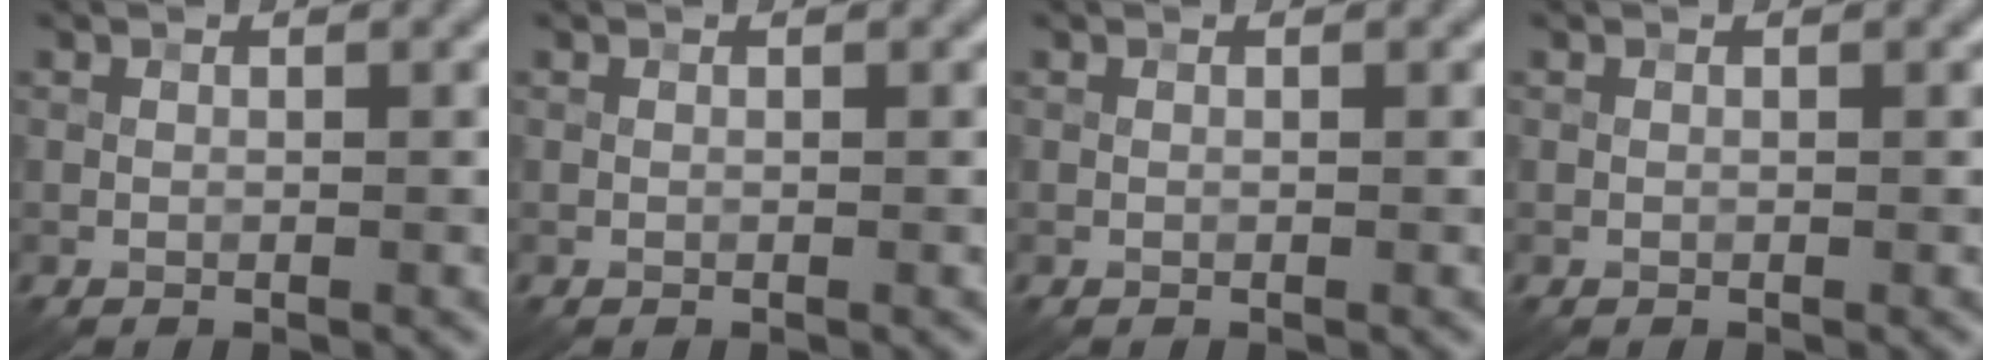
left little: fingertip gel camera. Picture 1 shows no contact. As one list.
[{"total": 0.0}, {"total": 0.0}, {"total": 0.0}]